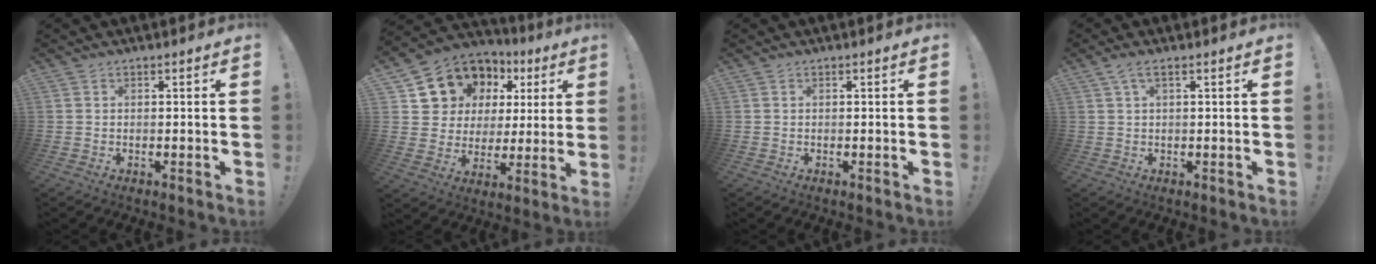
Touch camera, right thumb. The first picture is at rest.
{"total": 11.3, "force": [6.7, 8.8, 2.5], "torque": [-0.041, -0.055, 0.140]}
{"total": 0.0}
{"total": 2.7, "force": [1.2, 0.6, 2.3], "torque": [-0.045, -0.003, 0.020]}